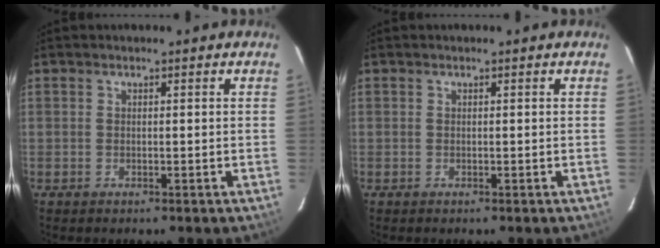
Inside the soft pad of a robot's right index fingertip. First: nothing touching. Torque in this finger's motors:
{"motor_torque": [-0.10, 0.15, 0.04, 0.00]}